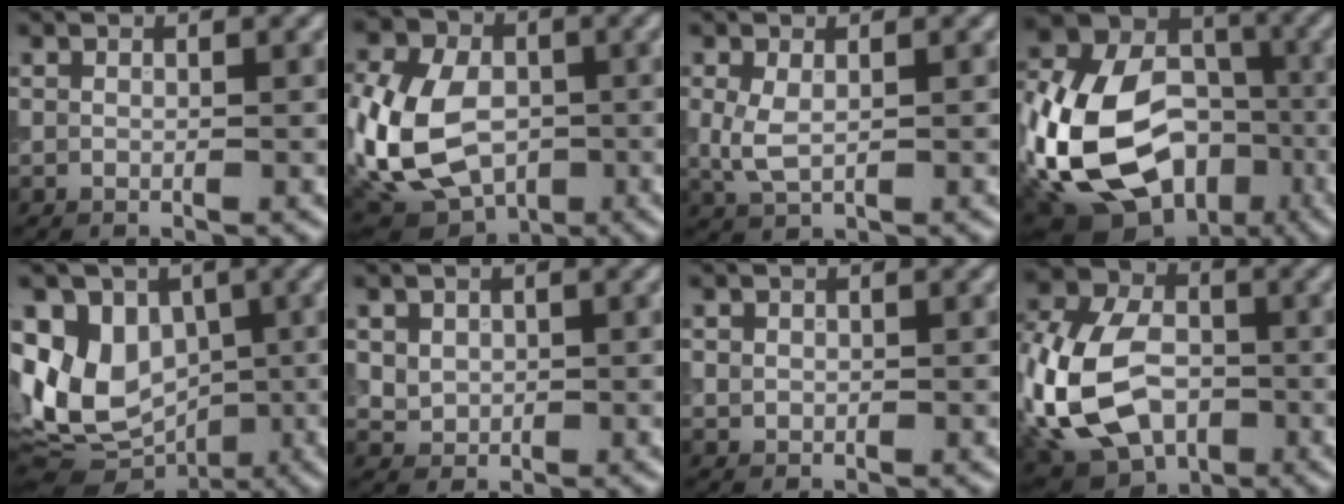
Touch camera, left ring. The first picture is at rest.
{"total": 11.2, "force": [-1.6, 8.3, 7.4], "torque": [-0.172, -0.016, -0.041]}
{"total": 2.4, "force": [0.2, 1.4, 2.0], "torque": [-0.050, 0.000, 0.008]}
{"total": 15.9, "force": [-4.7, 11.6, 9.9], "torque": [-0.227, -0.015, -0.089]}
{"total": 10.2, "force": [0.1, 7.9, 6.5], "torque": [-0.121, 0.004, 0.001]}
{"total": 2.0, "force": [0.4, 1.8, 0.8], "torque": [-0.015, -0.005, 0.019]}
{"total": 0.7, "force": [0.1, 0.7, 0.2], "torque": [0.003, -0.001, 0.000]}
{"total": 14.1, "force": [-2.7, 10.1, 9.5], "torque": [-0.218, -0.014, -0.054]}